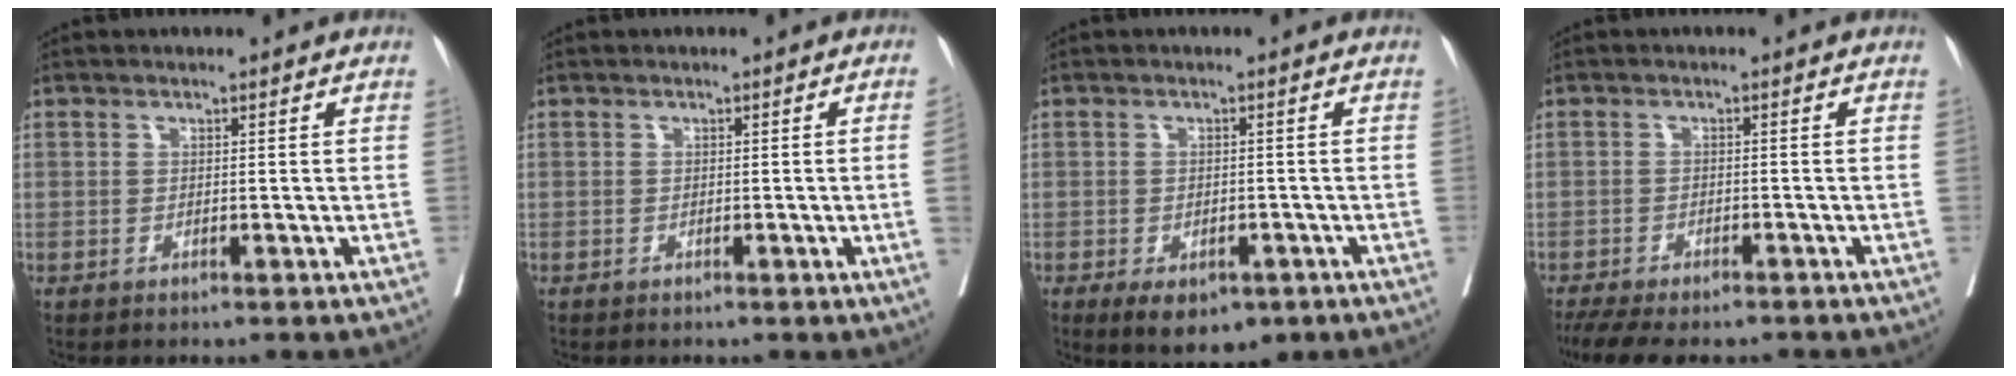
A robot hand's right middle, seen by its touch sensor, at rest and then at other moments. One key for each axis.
{"total": 1.9, "fx": -0.2, "fy": -0.7, "fz": 1.8, "tx": -0.023, "ty": -0.004, "tz": 0.000}
{"total": 7.2, "fx": -4.4, "fy": 3.8, "fz": 4.2, "tx": -0.054, "ty": -0.003, "tz": -0.059}
{"total": 10.2, "fx": -8.4, "fy": 3.2, "fz": 4.8, "tx": -0.080, "ty": -0.004, "tz": -0.123}